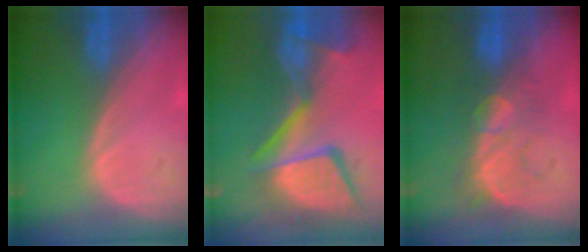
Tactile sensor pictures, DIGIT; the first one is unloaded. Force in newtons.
{"total": 13.5, "press": 11.2, "slide": 7.6}
{"total": 8.3, "press": 7.7, "slide": 3.1}